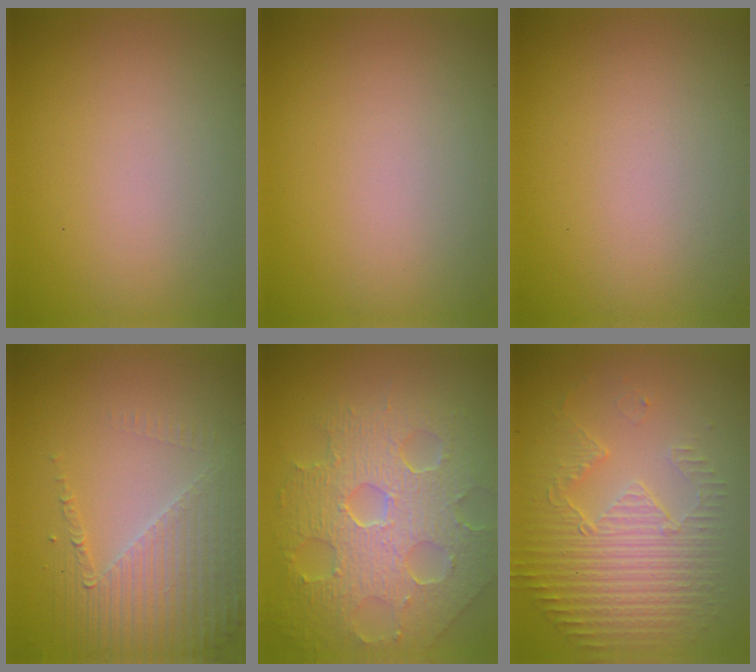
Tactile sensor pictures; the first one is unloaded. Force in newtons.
{"total": 0.0}
{"total": 0.0}
{"total": 4.5, "press": 3.2, "slide": 3.1}
{"total": 8.5, "press": 5.9, "slide": 6.1}
{"total": 5.6, "press": 3.5, "slide": 4.3}